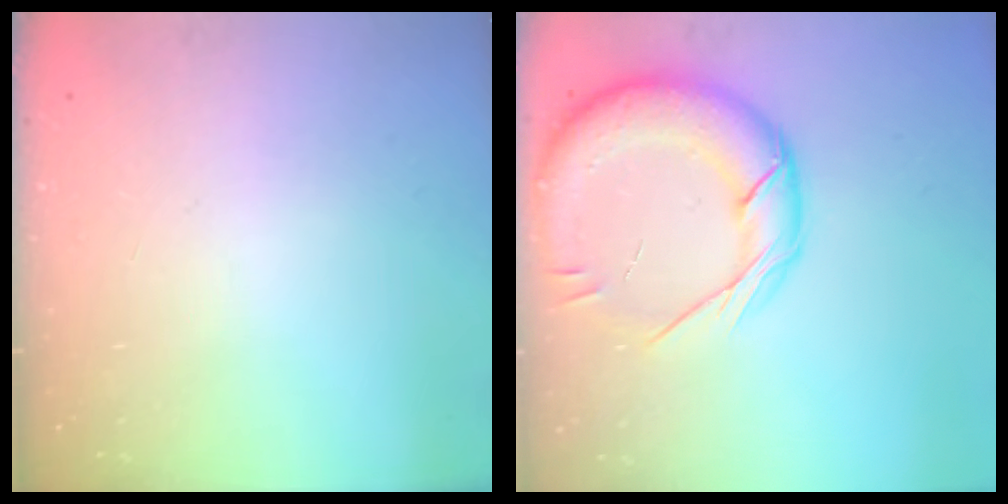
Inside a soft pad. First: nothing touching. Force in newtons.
{"total": 19.4, "press": 19.2, "slide": 2.3}